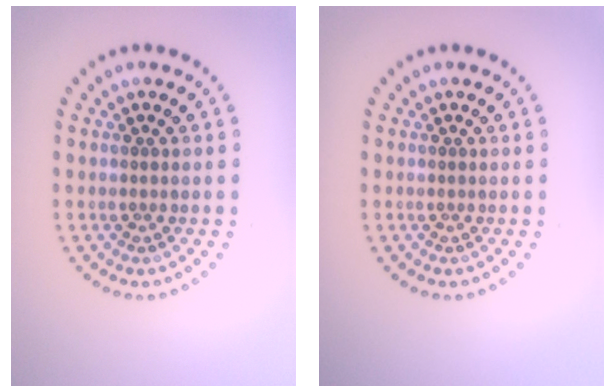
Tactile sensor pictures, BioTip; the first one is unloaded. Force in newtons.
{"total": 0.0}